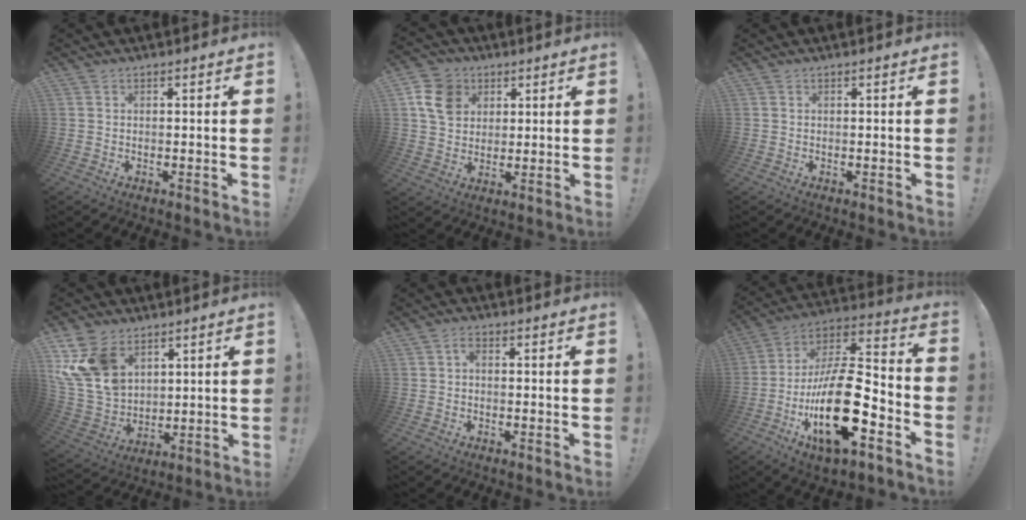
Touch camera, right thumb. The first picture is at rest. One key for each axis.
{"total": 10.5, "fx": 4.2, "fy": 8.5, "fz": 4.4, "tx": -0.063, "ty": -0.011, "tz": 0.087}
{"total": 0.0}
{"total": 15.9, "fx": 7.5, "fy": 11.1, "fz": 8.5, "tx": -0.181, "ty": -0.042, "tz": 0.146}
{"total": 1.8, "fx": -0.2, "fy": 1.1, "fz": 1.4, "tx": -0.023, "ty": 0.004, "tz": -0.007}
{"total": 25.0, "fx": -8.5, "fy": 9.9, "fz": 21.3, "tx": -0.405, "ty": 0.044, "tz": -0.137}